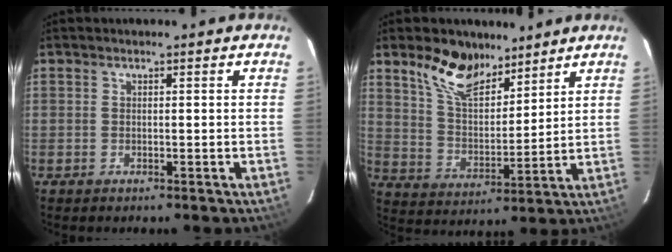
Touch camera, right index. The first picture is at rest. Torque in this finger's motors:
{"motor_torque": [0.58, 0.58, 0.26, 0.08]}